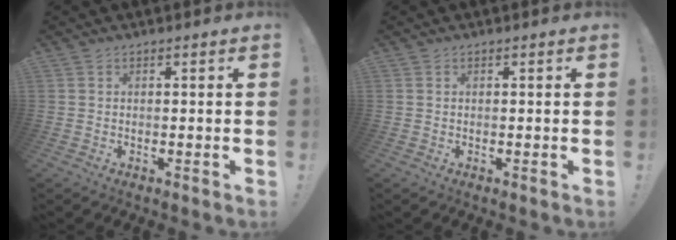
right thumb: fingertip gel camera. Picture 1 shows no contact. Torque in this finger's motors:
{"motor_torque": [0.02, 0.02, 0.00, 0.00, 0.00]}